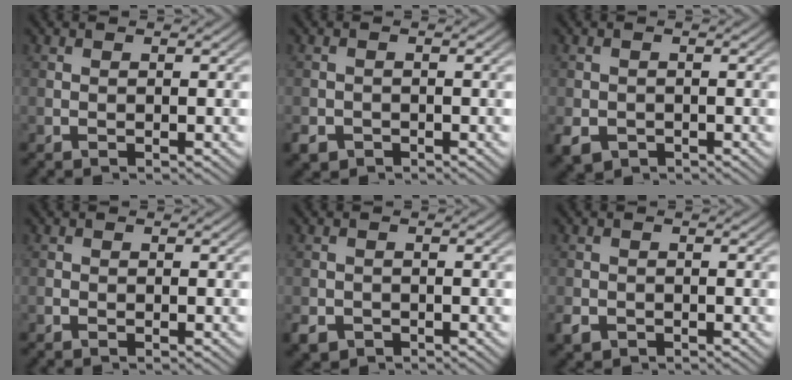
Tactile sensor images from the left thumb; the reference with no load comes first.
{"total": 2.2, "force": [-1.4, 1.6, 0.7], "torque": [-0.015, -0.007, -0.034]}
{"total": 2.9, "force": [-1.4, 2.3, 1.1], "torque": [-0.030, -0.013, -0.031]}
{"total": 0.5, "force": [-0.4, 0.3, 0.1], "torque": [-0.001, -0.002, -0.009]}
{"total": 2.5, "force": [-1.5, 1.8, 0.8], "torque": [-0.019, -0.008, -0.036]}
{"total": 1.9, "force": [-1.1, 1.4, 0.7], "torque": [-0.017, -0.005, -0.029]}